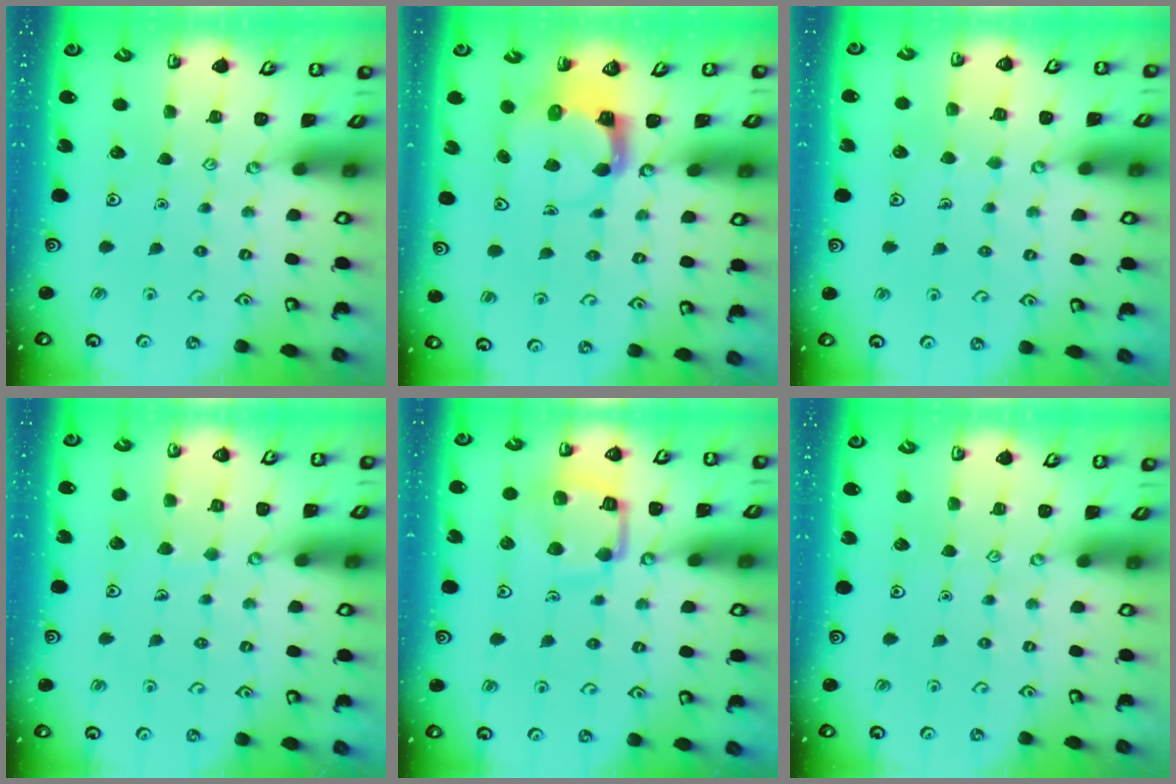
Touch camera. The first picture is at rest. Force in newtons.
{"total": 3.7, "press": 3.7, "slide": 0.5}
{"total": 3.7, "press": 3.7, "slide": 0.3}
{"total": 5.6, "press": 5.6, "slide": 0.4}
{"total": 14.2, "press": 14.2, "slide": 1.5}
{"total": 0.0}